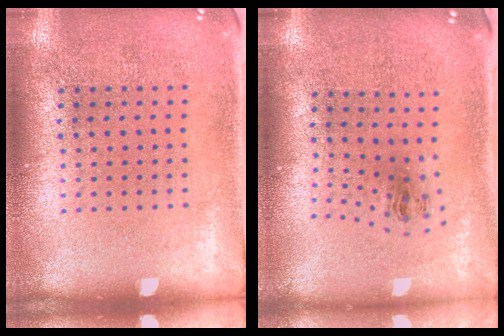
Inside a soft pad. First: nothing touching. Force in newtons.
{"total": 0.9, "press": 0.4, "slide": 0.9}